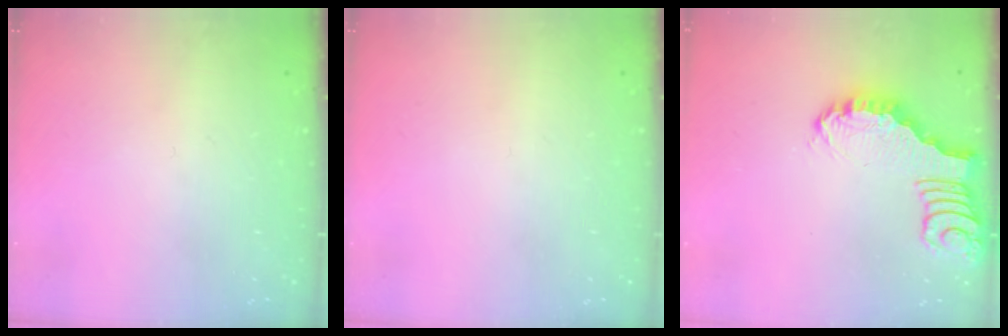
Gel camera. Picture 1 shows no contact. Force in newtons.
{"total": 0.0}
{"total": 2.4, "press": 2.4, "slide": 0.2}